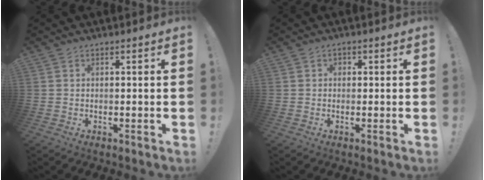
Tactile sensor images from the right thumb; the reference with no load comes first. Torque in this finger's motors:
{"motor_torque": [-0.09, 0.12, -0.11, 0.06, 0.13]}